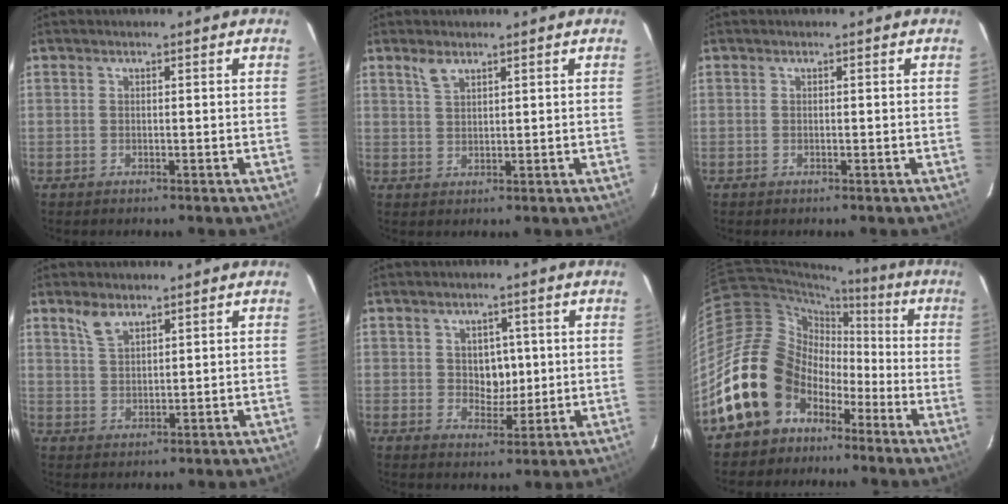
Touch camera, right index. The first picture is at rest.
{"total": 2.7, "force": [2.0, 1.1, 1.5], "torque": [-0.028, 0.003, 0.041]}
{"total": 0.0}
{"total": 3.7, "force": [2.8, 1.5, 2.0], "torque": [-0.039, 0.002, 0.057]}
{"total": 5.1, "force": [0.6, 4.2, 2.9], "torque": [-0.044, 0.005, 0.015]}
{"total": 17.2, "force": [-8.3, 13.8, 6.2], "torque": [-0.147, 0.042, -0.130]}